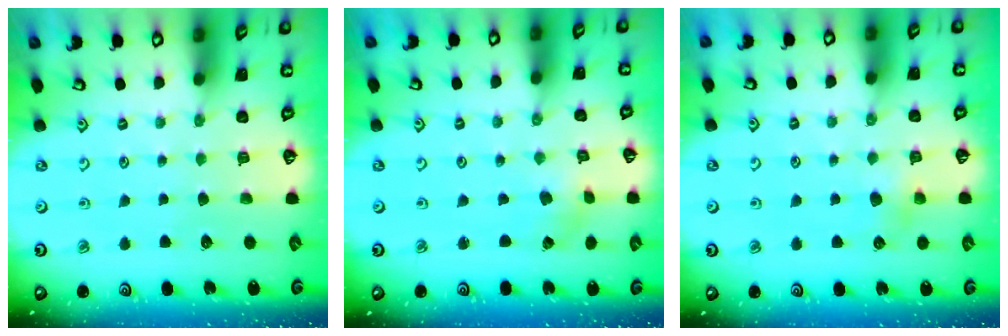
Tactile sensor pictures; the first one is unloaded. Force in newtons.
{"total": 0.0}
{"total": 4.2, "press": 4.2, "slide": 0.7}